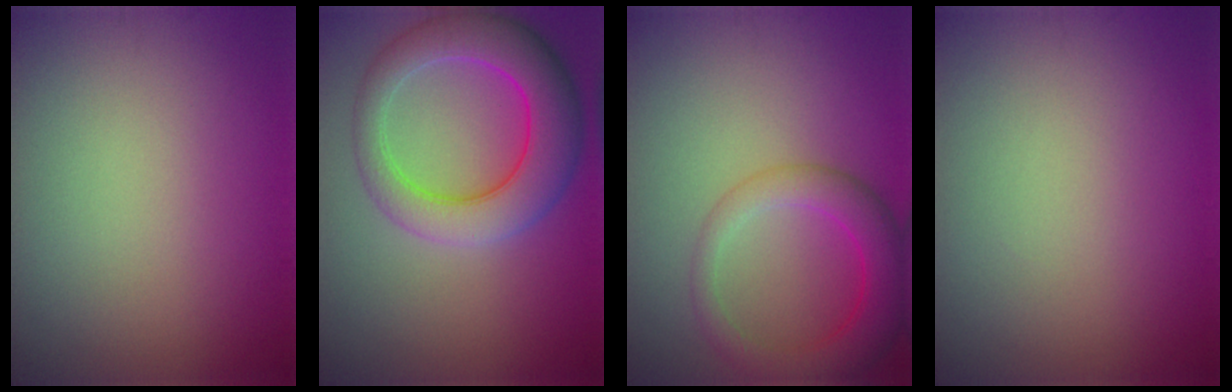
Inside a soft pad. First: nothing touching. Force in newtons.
{"total": 7.9, "press": 7.9, "slide": 0.3}
{"total": 4.9, "press": 4.9, "slide": 0.4}
{"total": 0.0}